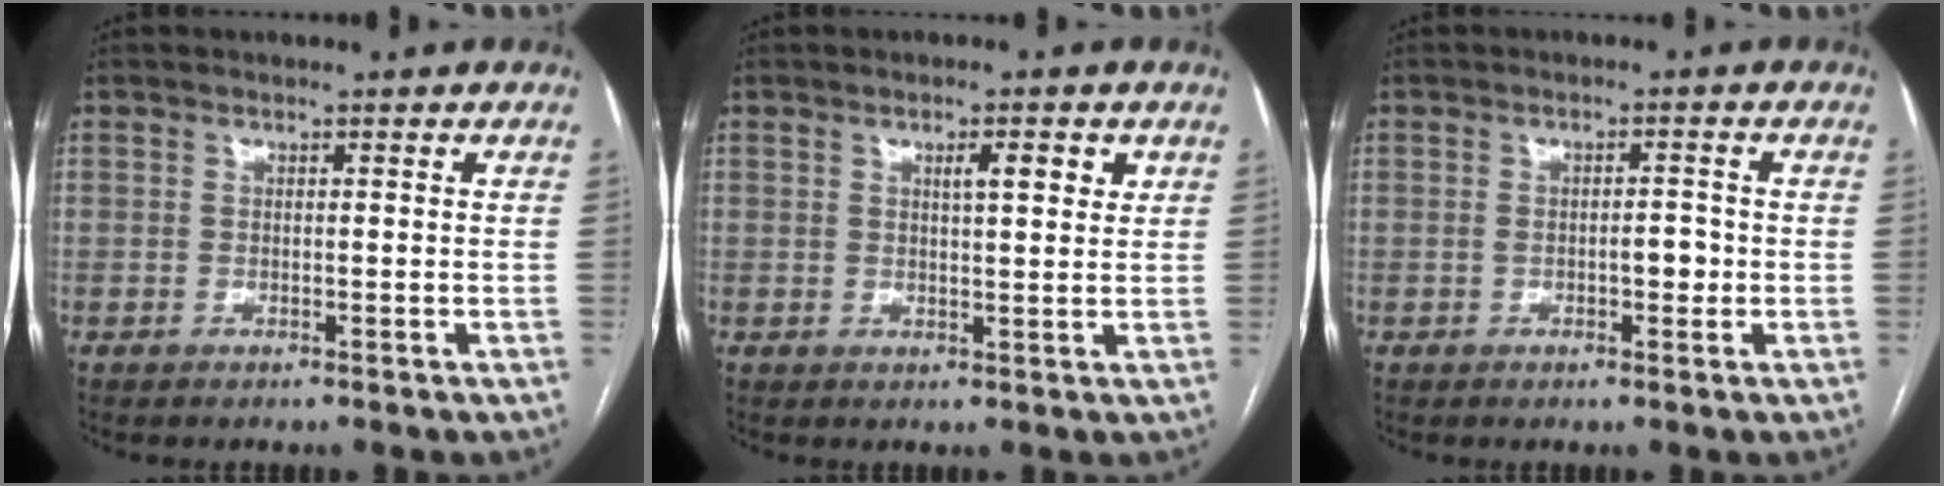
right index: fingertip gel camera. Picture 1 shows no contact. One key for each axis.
{"total": 3.5, "fx": 1.7, "fy": 0.7, "fz": 3.0, "tx": -0.046, "ty": 0.000, "tz": 0.024}
{"total": 2.8, "fx": -0.5, "fy": 1.1, "fz": 2.5, "tx": -0.042, "ty": 0.005, "tz": -0.003}